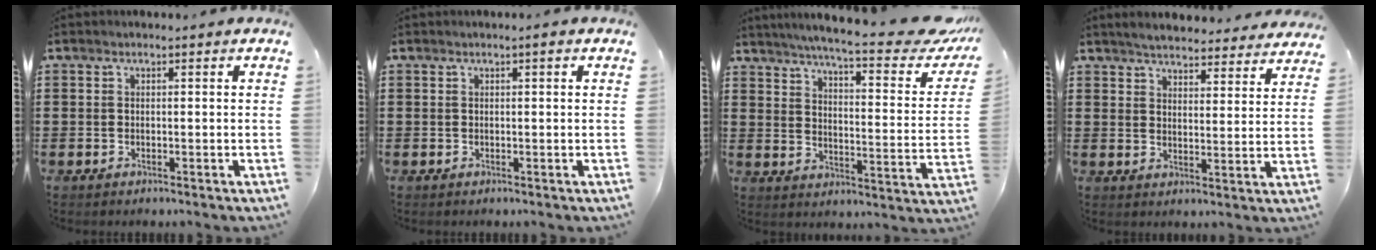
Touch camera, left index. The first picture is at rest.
{"total": 0.7, "force": [0.1, 0.1, 0.7], "torque": [-0.012, -0.003, 0.002]}
{"total": 7.6, "force": [6.4, -0.5, 4.1], "torque": [-0.090, -0.049, 0.102]}
{"total": 4.3, "force": [4.3, 0.2, 0.6], "torque": [-0.032, -0.020, 0.074]}